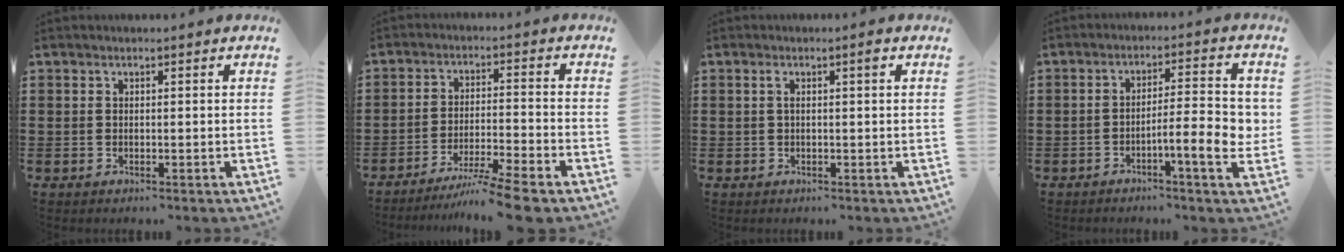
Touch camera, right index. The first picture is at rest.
{"total": 6.5, "force": [-5.6, -0.7, 3.3], "torque": [-0.066, -0.015, -0.111]}
{"total": 1.7, "force": [0.4, 0.1, 1.7], "torque": [-0.032, 0.001, 0.005]}
{"total": 7.5, "force": [-2.2, 1.2, 7.1], "torque": [-0.107, -0.007, -0.039]}